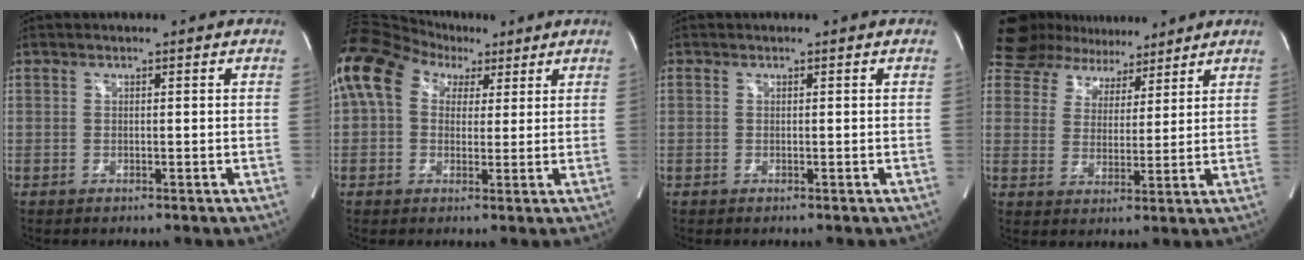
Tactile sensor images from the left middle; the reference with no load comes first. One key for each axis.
{"total": 14.3, "fx": 6.5, "fy": 10.0, "fz": 7.9, "tx": -0.182, "ty": 0.078, "tz": 0.115}
{"total": 0.0}
{"total": 11.2, "fx": 9.5, "fy": 5.5, "fz": 2.4, "tx": -0.040, "ty": 0.019, "tz": 0.149}